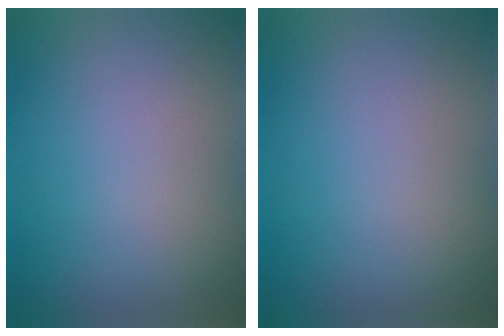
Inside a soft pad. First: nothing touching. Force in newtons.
{"total": 0.0}